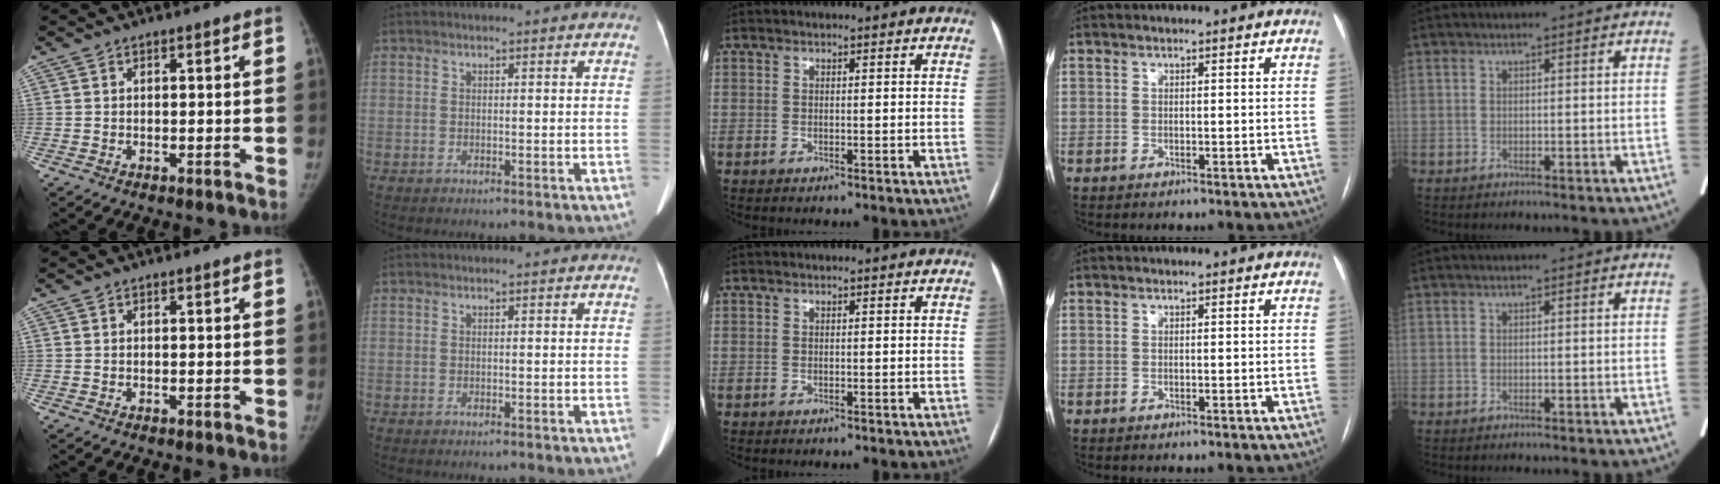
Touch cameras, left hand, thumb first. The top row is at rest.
{}